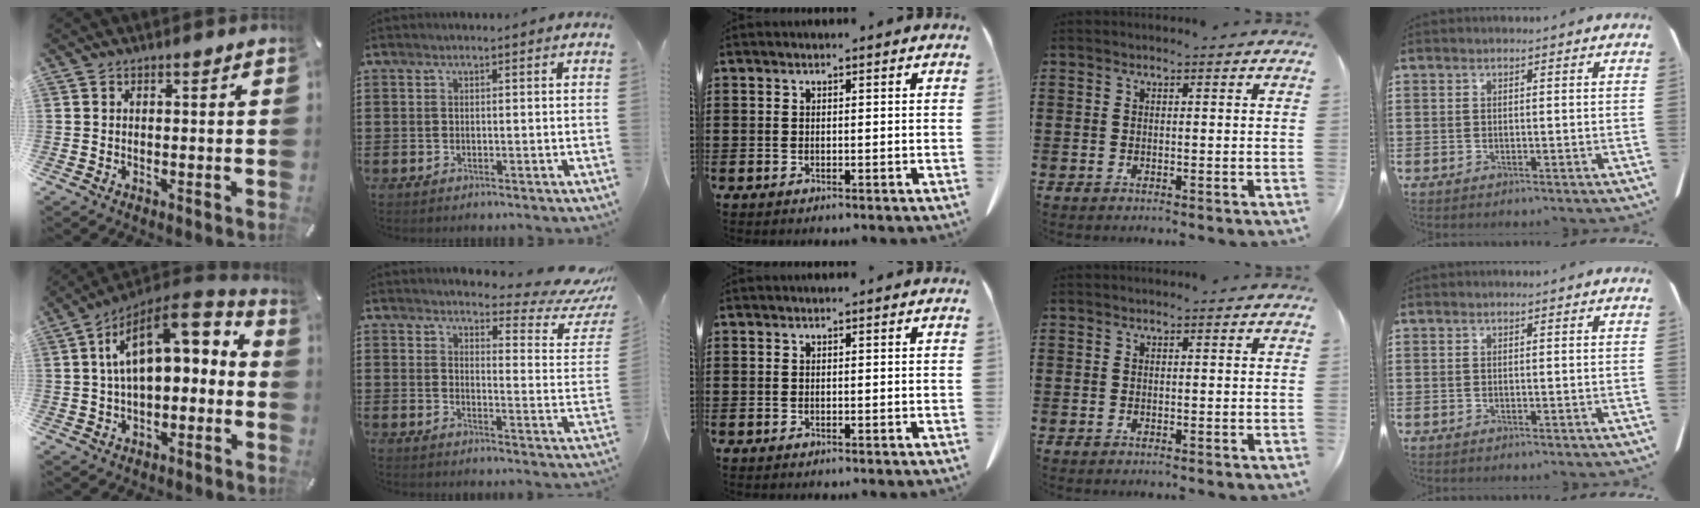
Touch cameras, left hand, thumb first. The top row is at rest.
{"thumb": {"total": 14.6, "force": [3.8, 7.9, 11.7], "torque": [-0.203, -0.022, 0.067]}, "index": {"total": 5.6, "force": [4.7, 1.2, 2.8], "torque": [-0.045, -0.039, 0.074]}}